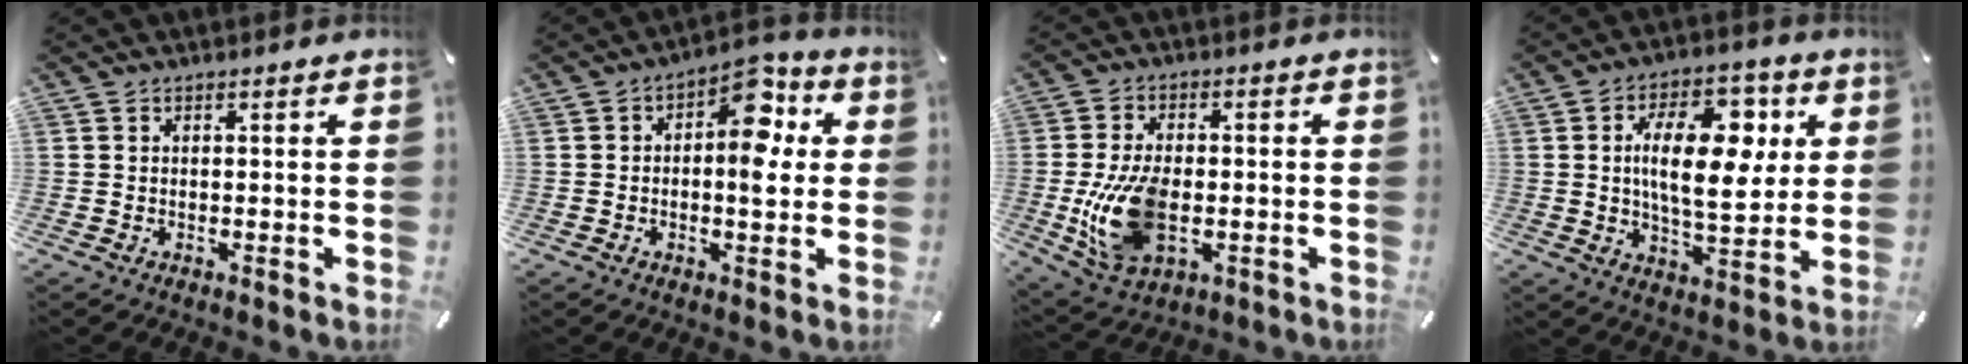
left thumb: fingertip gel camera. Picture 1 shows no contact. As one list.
[{"total": 10.3, "force": [2.0, 5.7, 8.3], "torque": [-0.093, -0.018, 0.028]}, {"total": 13.9, "force": [-2.4, 8.5, 10.7], "torque": [-0.233, -0.010, -0.042]}, {"total": 16.9, "force": [3.9, 8.7, 13.9], "torque": [-0.221, 0.002, 0.061]}]